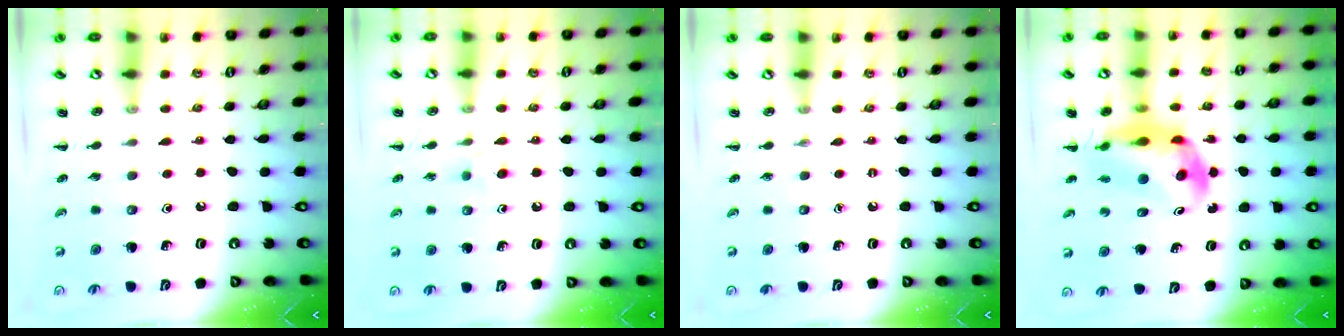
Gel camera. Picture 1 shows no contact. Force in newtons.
{"total": 2.9, "press": 2.6, "slide": 1.3}
{"total": 0.0}
{"total": 7.2, "press": 6.8, "slide": 2.4}